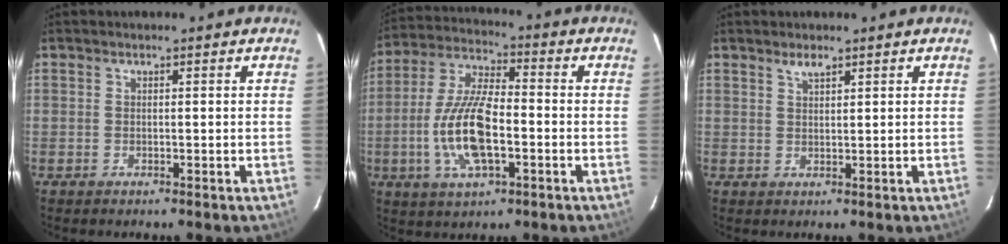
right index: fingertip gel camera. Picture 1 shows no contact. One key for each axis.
{"total": 13.9, "fx": -3.4, "fy": 5.2, "fz": 12.5, "tx": -0.262, "ty": 0.000, "tz": -0.064}
{"total": 1.8, "fx": 1.4, "fy": 0.6, "fz": 1.0, "tx": -0.016, "ty": 0.003, "tz": 0.025}